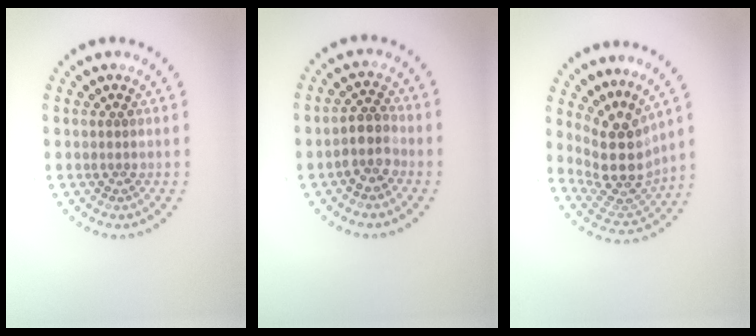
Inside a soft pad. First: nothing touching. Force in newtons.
{"total": 2.9, "press": 2.4, "slide": 1.5}
{"total": 4.9, "press": 3.8, "slide": 3.1}